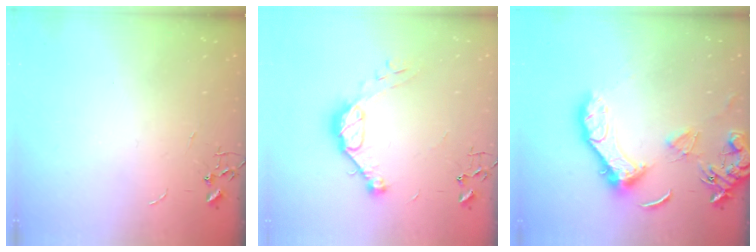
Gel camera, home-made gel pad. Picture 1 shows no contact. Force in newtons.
{"total": 12.5, "press": 12.4, "slide": 0.9}
{"total": 15.8, "press": 15.7, "slide": 1.7}